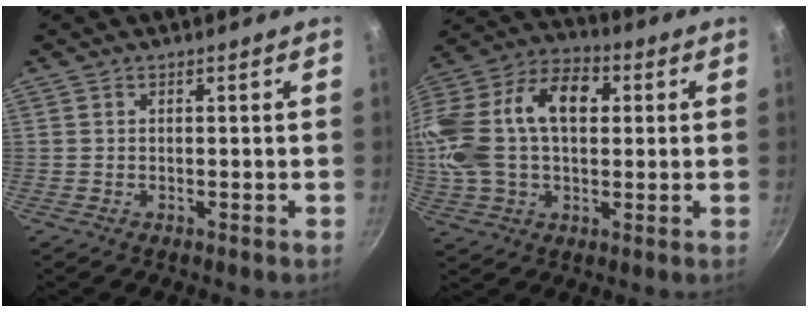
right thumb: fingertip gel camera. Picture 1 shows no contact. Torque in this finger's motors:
{"motor_torque": [1.43, 3.58, 1.14, -0.68, 0.74]}